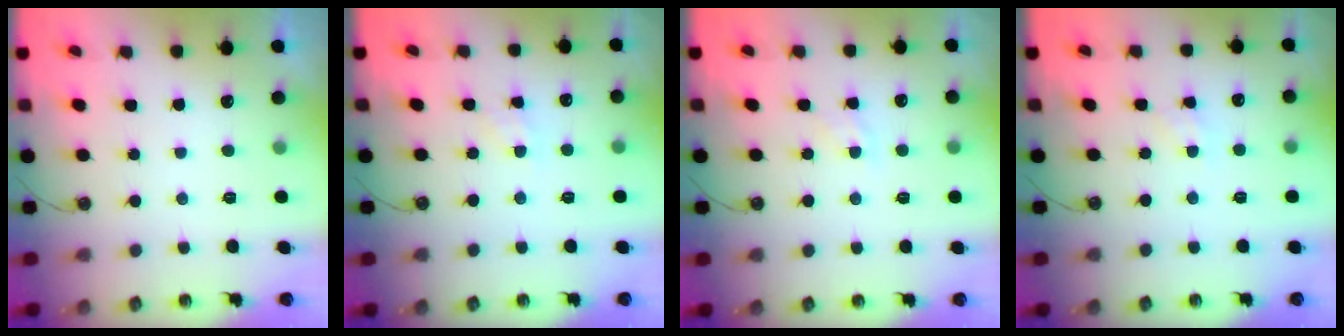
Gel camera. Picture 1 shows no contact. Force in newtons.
{"total": 4.8, "press": 4.8, "slide": 0.6}
{"total": 5.3, "press": 5.3, "slide": 0.7}
{"total": 1.3, "press": 1.3, "slide": 0.2}